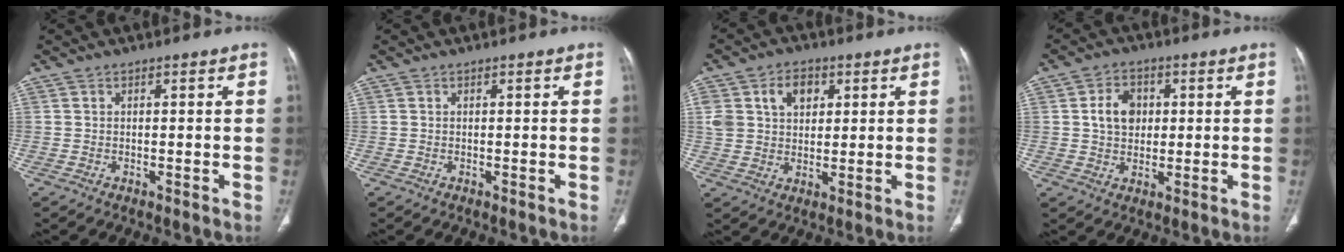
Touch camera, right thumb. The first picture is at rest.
{"total": 0.0}
{"total": 9.0, "force": [3.3, 6.6, 5.2], "torque": [-0.072, -0.003, 0.065]}
{"total": 6.7, "force": [1.2, 5.2, 4.1], "torque": [-0.050, 0.001, 0.019]}